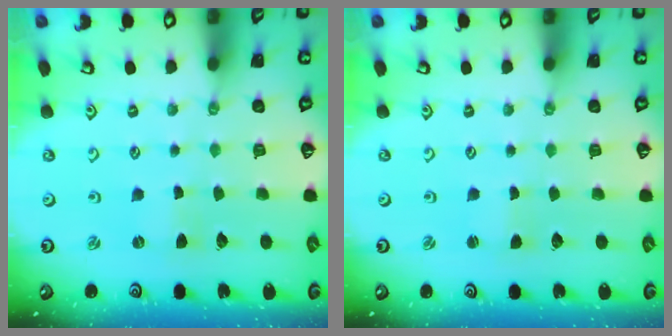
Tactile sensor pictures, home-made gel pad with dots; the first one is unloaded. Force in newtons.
{"total": 0.9, "press": 0.9, "slide": 0.0}